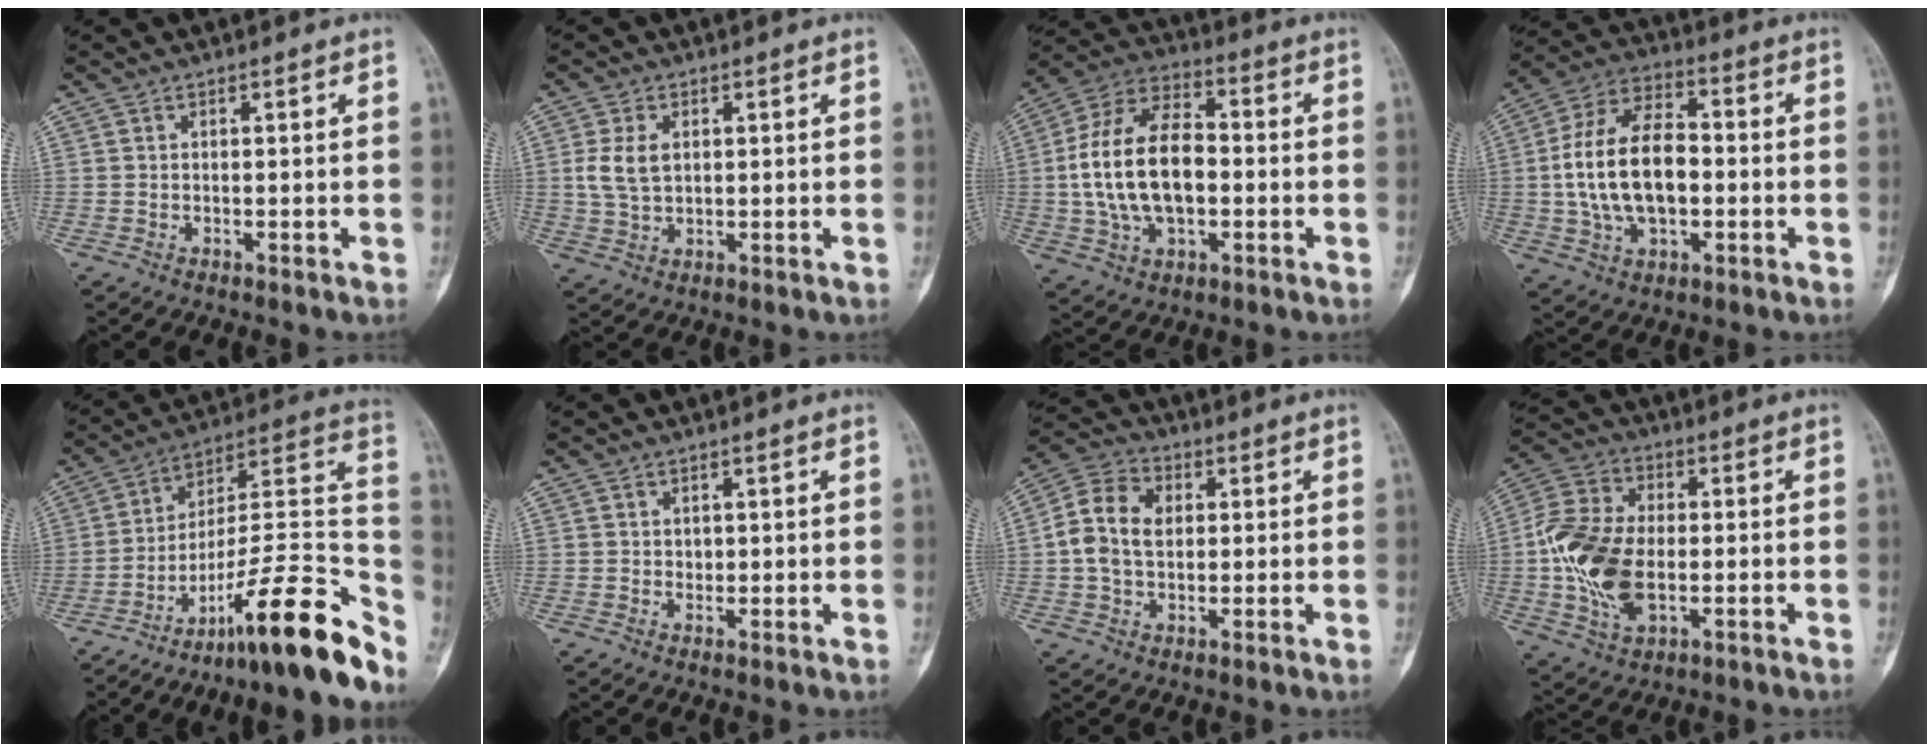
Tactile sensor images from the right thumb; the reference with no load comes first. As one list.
[{"total": 5.7, "force": [1.2, 3.5, 4.2], "torque": [-0.086, 0.001, 0.028]}, {"total": 18.5, "force": [-0.6, 10.9, 14.9], "torque": [-0.276, 0.027, -0.010]}, {"total": 17.3, "force": [-0.7, 10.1, 14.0], "torque": [-0.256, 0.027, -0.012]}, {"total": 23.3, "force": [-15.3, 4.2, 17.0], "torque": [-0.195, 0.114, -0.238]}, {"total": 0.8, "force": [0.3, 0.7, 0.3], "torque": [0.001, 0.001, 0.006]}, {"total": 9.6, "force": [0.7, 6.8, 6.7], "torque": [-0.127, 0.024, 0.010]}, {"total": 15.2, "force": [-1.8, 9.0, 12.1], "torque": [-0.247, 0.012, -0.031]}]